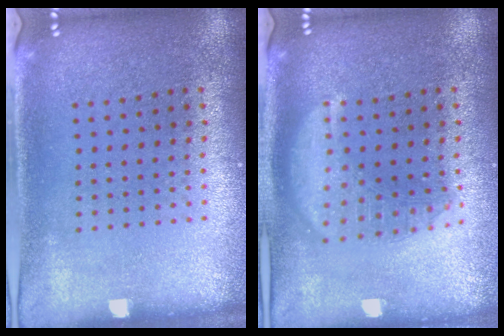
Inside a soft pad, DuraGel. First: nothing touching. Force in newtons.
{"total": 2.9, "press": 2.9, "slide": 0.3}